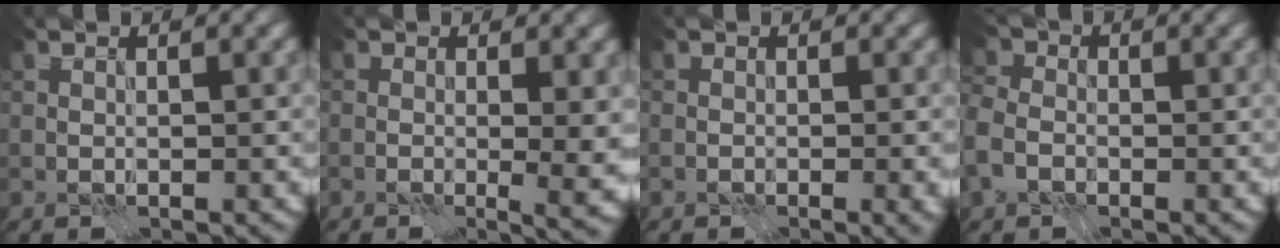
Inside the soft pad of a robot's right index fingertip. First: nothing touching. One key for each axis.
{"total": 4.7, "fx": 0.7, "fy": 1.8, "fz": 4.3, "tx": -0.037, "ty": -0.011, "tz": 0.018}
{"total": 1.3, "fx": -0.2, "fy": 0.4, "fz": 1.2, "tx": -0.007, "ty": -0.001, "tz": -0.003}
{"total": 3.9, "fx": -1.1, "fy": 3.2, "fz": 2.0, "tx": -0.052, "ty": -0.003, "tz": -0.019}